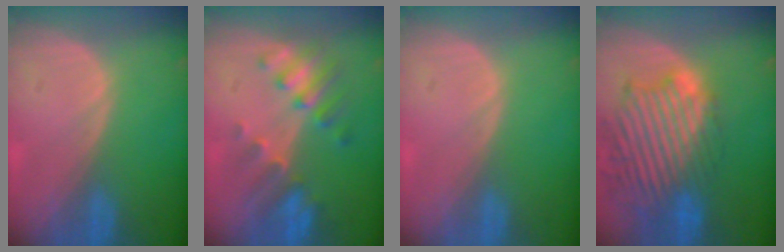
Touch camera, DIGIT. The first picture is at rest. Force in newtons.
{"total": 7.7, "press": 6.8, "slide": 3.5}
{"total": 0.0}
{"total": 13.8, "press": 11.7, "slide": 7.3}